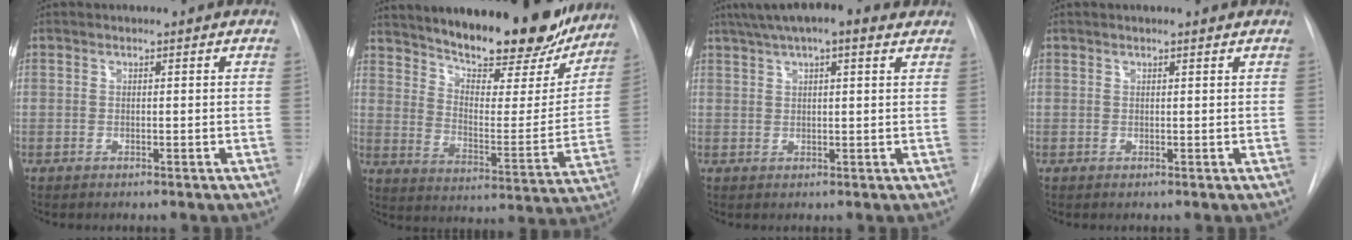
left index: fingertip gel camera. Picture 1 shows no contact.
{"total": 24.5, "force": [20.5, 6.1, 11.9], "torque": [-0.181, -0.028, 0.278]}
{"total": 10.5, "force": [7.6, 2.3, 6.8], "torque": [-0.116, 0.041, 0.112]}
{"total": 1.2, "force": [1.1, 0.0, 0.5], "torque": [-0.010, 0.007, 0.014]}